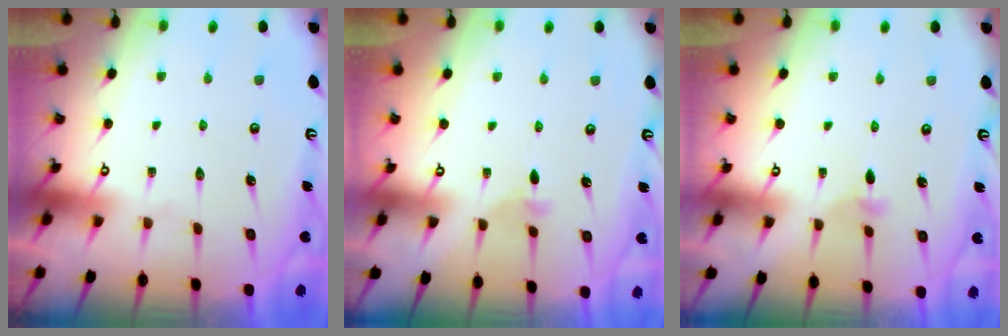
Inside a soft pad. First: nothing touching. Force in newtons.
{"total": 2.7, "press": 2.6, "slide": 0.9}
{"total": 2.3, "press": 2.3, "slide": 0.5}